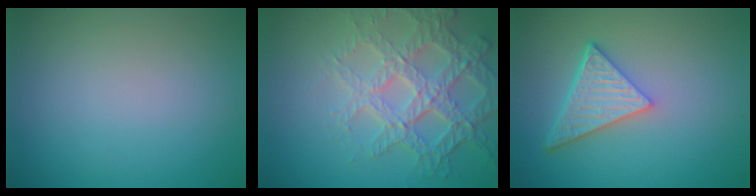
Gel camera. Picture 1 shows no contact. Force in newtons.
{"total": 5.5, "press": 4.7, "slide": 2.8}
{"total": 5.0, "press": 3.7, "slide": 3.3}